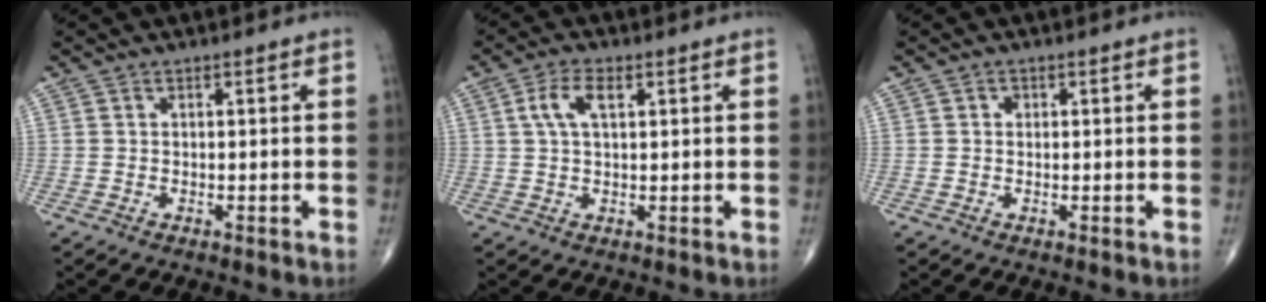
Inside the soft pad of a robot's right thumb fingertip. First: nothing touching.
{"total": 5.0, "force": [1.6, 2.3, 4.2], "torque": [-0.089, 0.009, 0.032]}
{"total": 0.8, "force": [0.1, 0.8, 0.3], "torque": [0.000, 0.002, 0.001]}